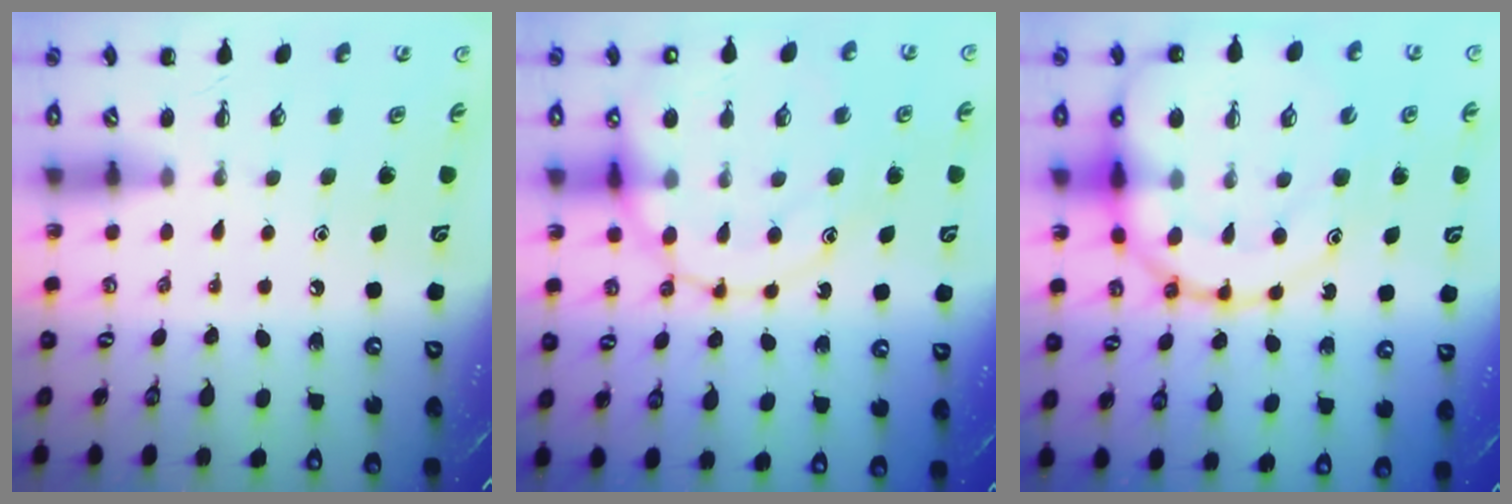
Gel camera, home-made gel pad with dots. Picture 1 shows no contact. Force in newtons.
{"total": 17.6, "press": 17.5, "slide": 2.2}
{"total": 23.2, "press": 23.0, "slide": 3.4}